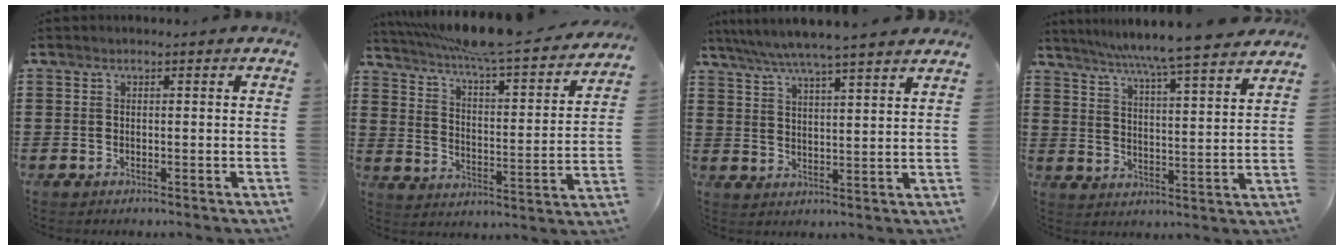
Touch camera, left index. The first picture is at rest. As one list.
[{"total": 6.9, "force": [6.0, -0.2, 3.4], "torque": [-0.085, -0.049, 0.095]}, {"total": 5.4, "force": [4.8, -0.4, 2.3], "torque": [-0.064, -0.023, 0.082]}, {"total": 6.5, "force": [5.8, -1.7, 2.4], "torque": [-0.068, -0.048, 0.094]}]